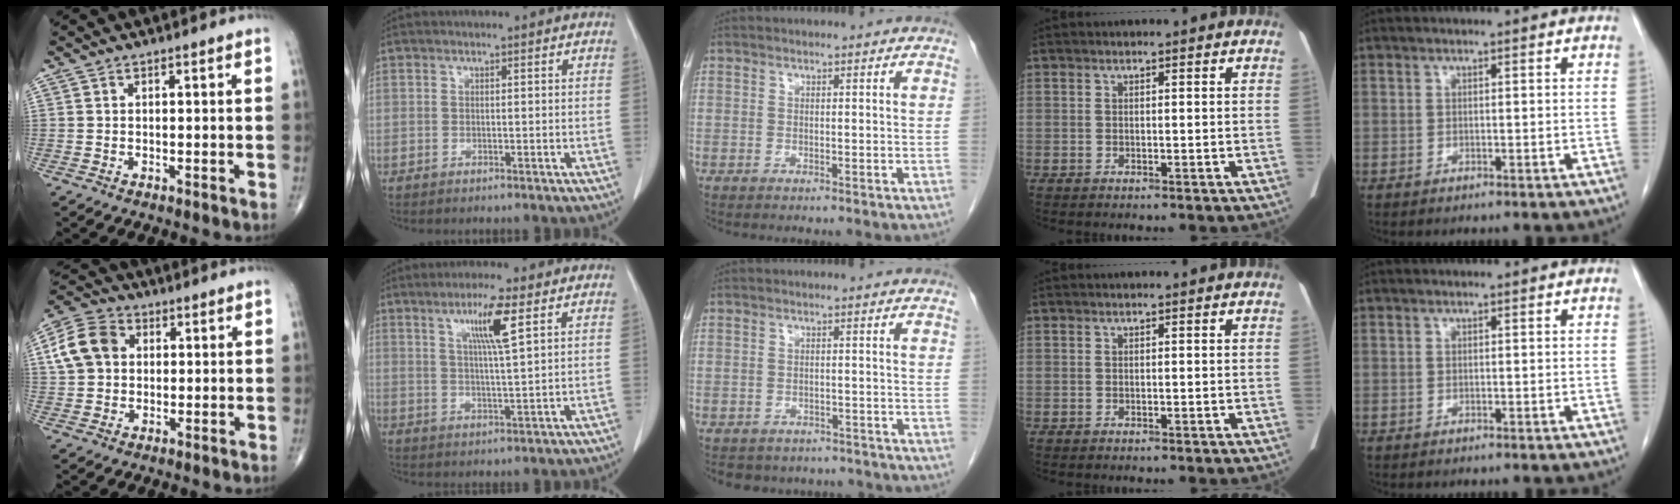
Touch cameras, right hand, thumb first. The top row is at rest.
{"thumb": {"total": 9.7, "force": [1.9, 7.6, 5.6], "torque": [-0.098, 0.015, 0.027]}, "index": {"total": 7.2, "force": [3.3, -0.3, 6.4], "torque": [-0.115, -0.002, 0.058]}, "middle": {"total": 7.9, "force": [-7.0, 3.7, 0.9], "torque": [-0.009, 0.012, -0.078]}}